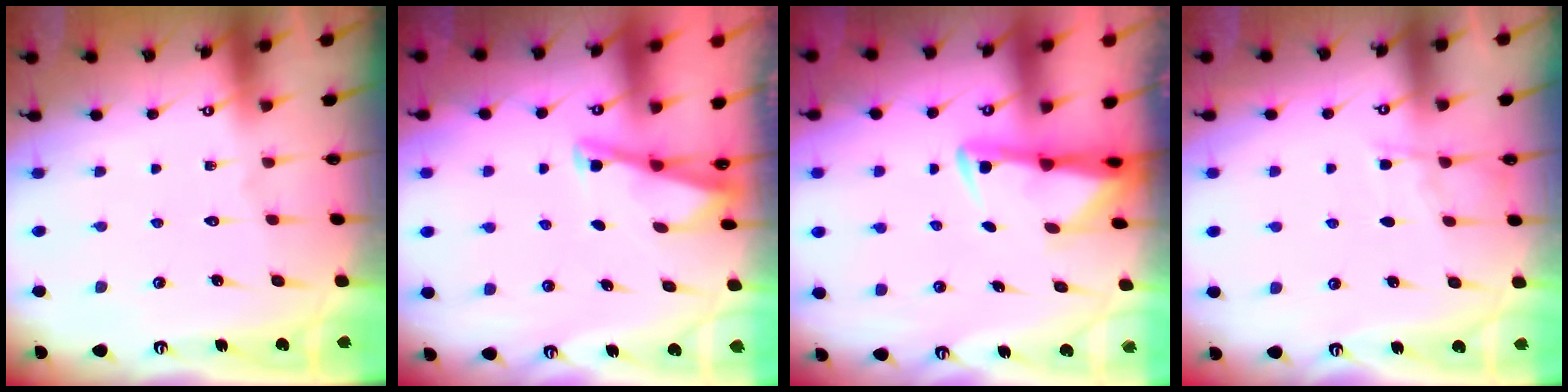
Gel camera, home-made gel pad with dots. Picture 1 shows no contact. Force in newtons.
{"total": 2.8, "press": 2.8, "slide": 0.3}
{"total": 2.7, "press": 2.6, "slide": 0.5}
{"total": 4.3, "press": 4.2, "slide": 0.6}